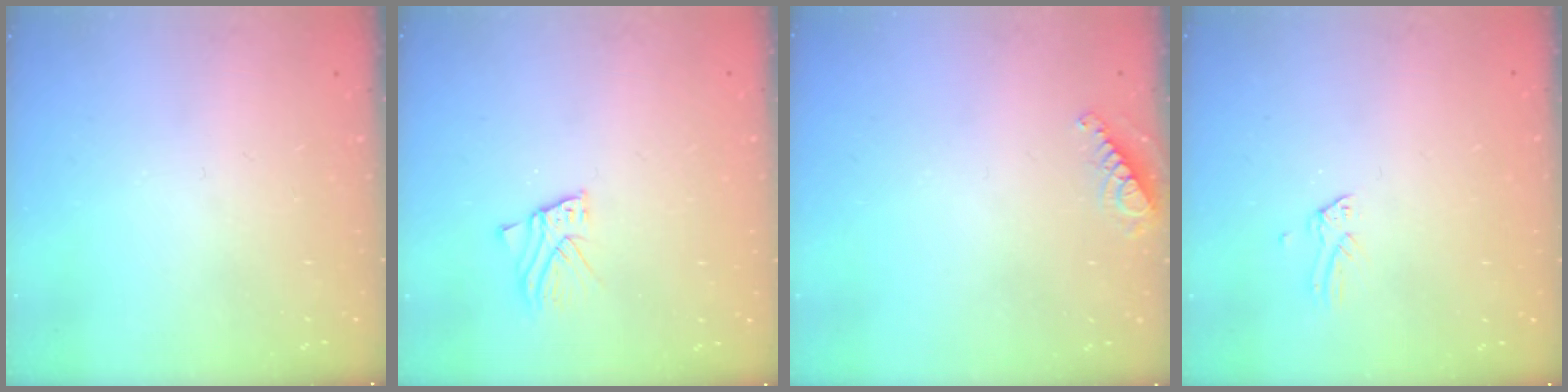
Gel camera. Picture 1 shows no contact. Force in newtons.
{"total": 3.1, "press": 3.1, "slide": 0.1}
{"total": 5.3, "press": 5.3, "slide": 0.6}
{"total": 0.0}